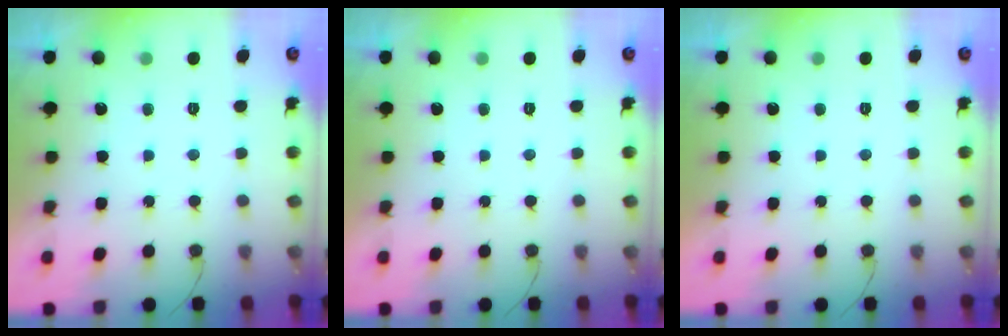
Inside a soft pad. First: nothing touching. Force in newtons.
{"total": 0.0}
{"total": 0.0}